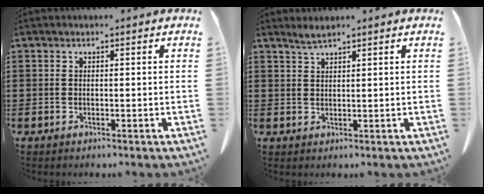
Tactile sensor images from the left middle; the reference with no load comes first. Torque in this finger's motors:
{"motor_torque": [0.08, -0.04, 0.02, 0.01]}